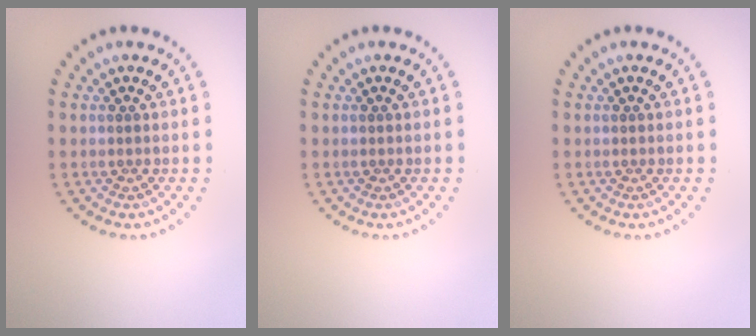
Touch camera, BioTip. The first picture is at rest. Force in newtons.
{"total": 0.0}
{"total": 0.0}